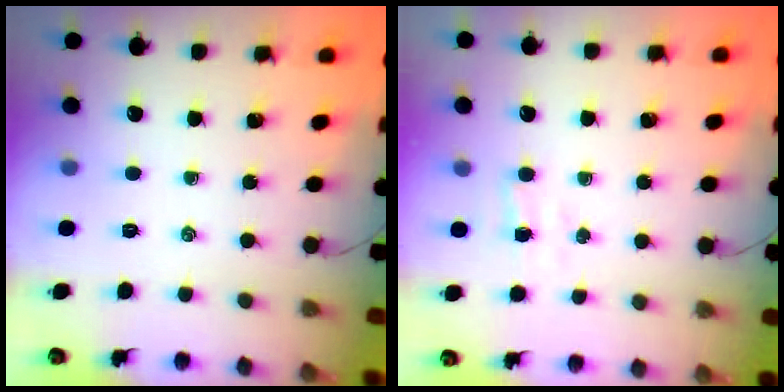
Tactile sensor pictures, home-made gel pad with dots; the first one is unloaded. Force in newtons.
{"total": 2.5, "press": 2.3, "slide": 0.8}